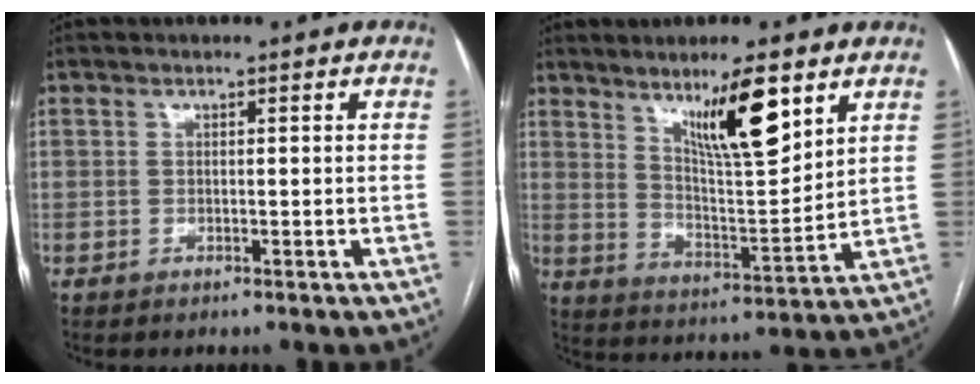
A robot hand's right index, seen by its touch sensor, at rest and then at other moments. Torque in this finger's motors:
{"motor_torque": [1.08, 1.06, 0.26, 0.12]}